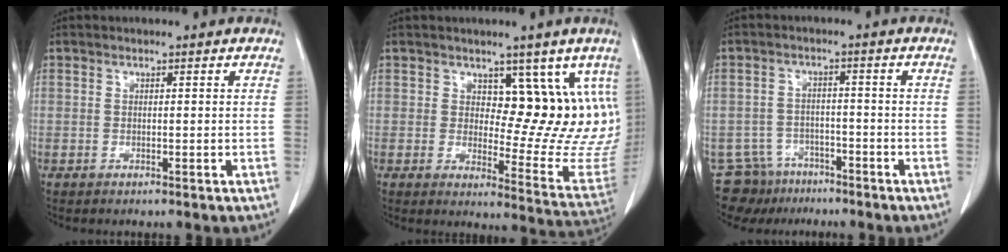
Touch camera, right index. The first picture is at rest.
{"total": 13.0, "force": [6.6, 6.0, 9.5], "torque": [-0.094, -0.018, 0.086]}
{"total": 7.2, "force": [-5.6, 4.5, 0.1], "torque": [0.003, 0.019, -0.088]}